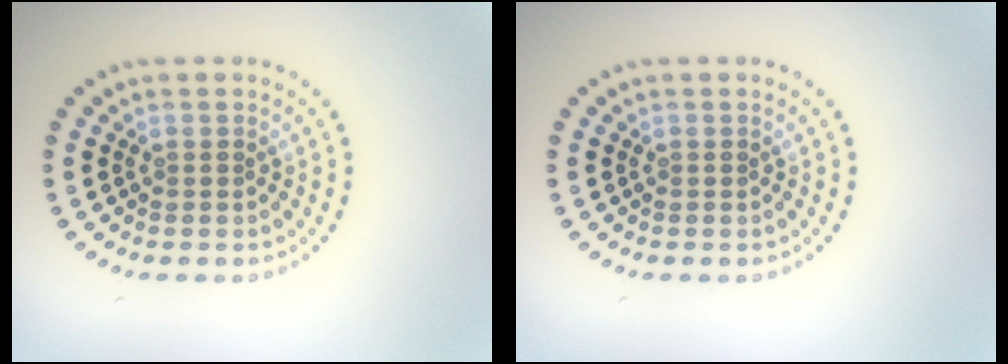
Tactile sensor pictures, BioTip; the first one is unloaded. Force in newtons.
{"total": 0.0}